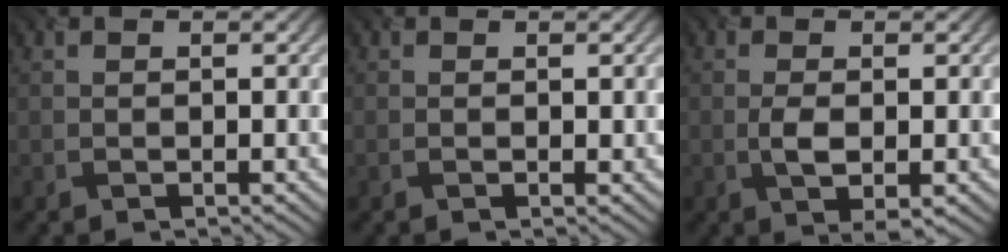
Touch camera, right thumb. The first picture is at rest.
{"total": 0.0}
{"total": 3.3, "force": [-0.7, 1.3, 3.0], "torque": [-0.062, -0.005, -0.012]}